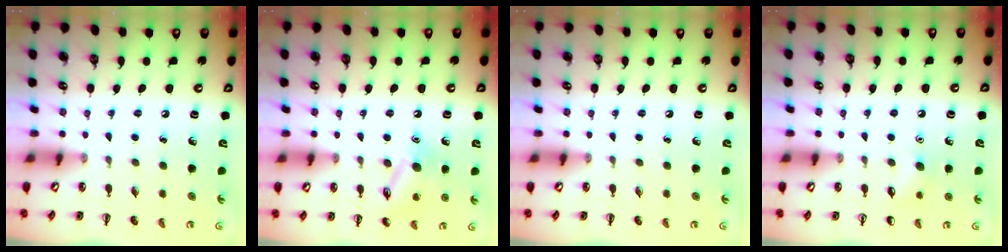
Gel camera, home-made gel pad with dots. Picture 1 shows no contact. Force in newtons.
{"total": 11.6, "press": 11.5, "slide": 0.6}
{"total": 0.0}
{"total": 6.0, "press": 5.8, "slide": 1.7}